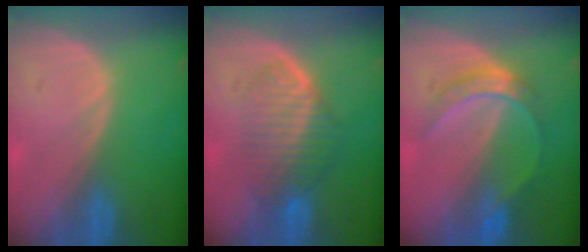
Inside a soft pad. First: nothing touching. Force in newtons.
{"total": 6.6, "press": 6.4, "slide": 1.7}
{"total": 5.1, "press": 5.1, "slide": 0.5}